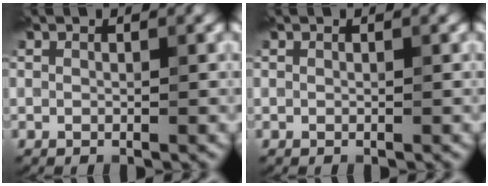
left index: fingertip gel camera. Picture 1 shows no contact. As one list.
[{"total": 0.0}]